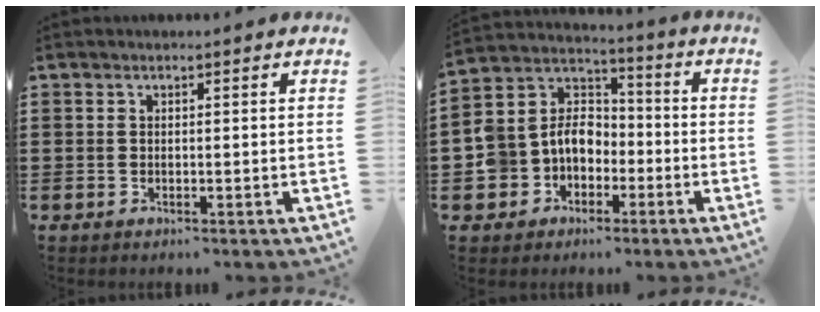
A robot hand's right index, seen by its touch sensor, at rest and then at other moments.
{"total": 7.9, "force": [-2.1, 7.0, 2.9], "torque": [-0.099, 0.003, -0.046]}